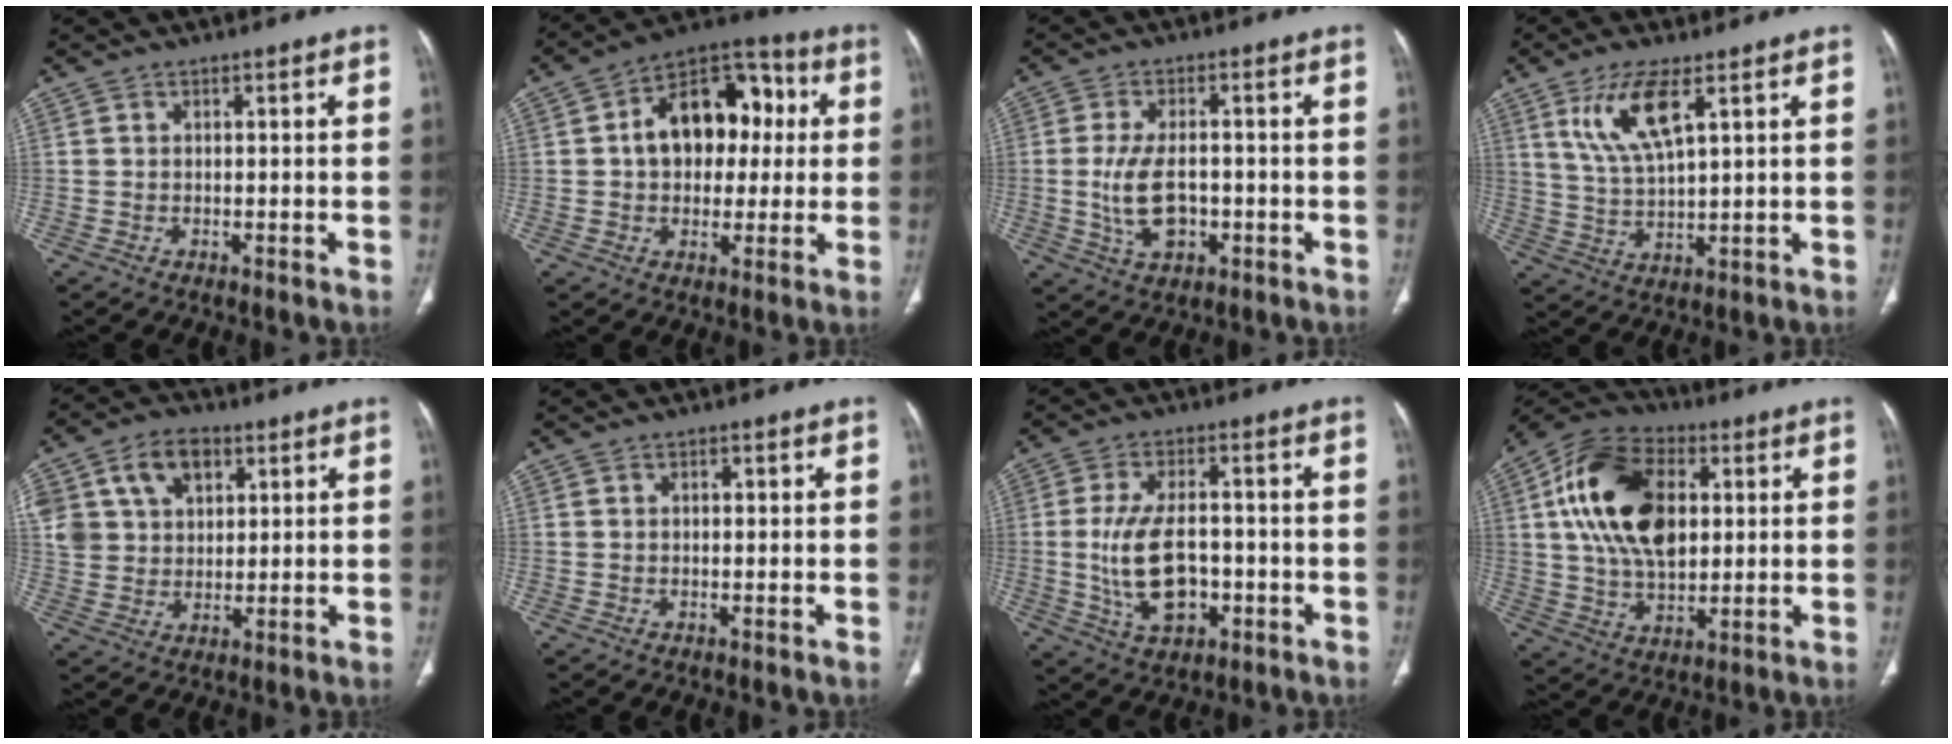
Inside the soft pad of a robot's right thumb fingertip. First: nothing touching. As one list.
[{"total": 16.8, "force": [2.2, 11.3, 12.2], "torque": [-0.136, 0.032, 0.027]}, {"total": 8.3, "force": [-1.2, 4.6, 6.8], "torque": [-0.130, 0.003, -0.014]}, {"total": 9.4, "force": [4.5, 2.7, 7.9], "torque": [-0.165, -0.021, 0.099]}, {"total": 13.4, "force": [5.3, 9.6, 7.7], "torque": [-0.121, 0.002, 0.102]}, {"total": 1.3, "force": [0.4, 0.7, 1.0], "torque": [-0.017, 0.003, 0.007]}, {"total": 11.4, "force": [-1.7, 6.3, 9.4], "torque": [-0.168, 0.007, -0.020]}, {"total": 19.8, "force": [4.3, 12.3, 15.0], "torque": [-0.253, 0.003, 0.074]}]